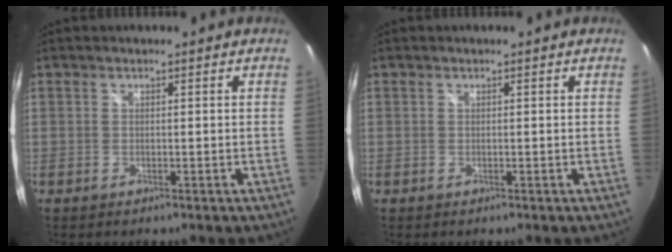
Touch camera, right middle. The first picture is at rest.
{"total": 0.0}